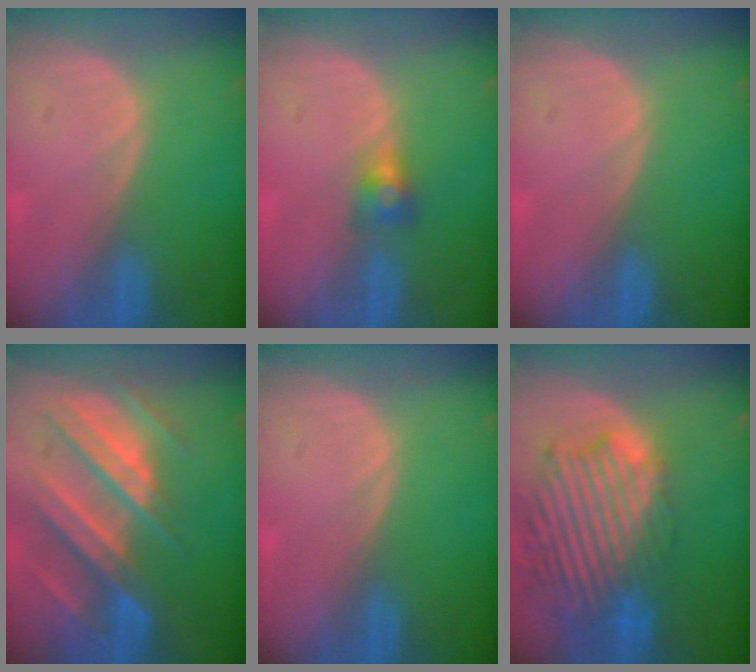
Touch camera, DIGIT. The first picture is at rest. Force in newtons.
{"total": 2.8, "press": 2.5, "slide": 1.3}
{"total": 0.0}
{"total": 10.6, "press": 9.4, "slide": 4.8}
{"total": 0.0}
{"total": 13.9, "press": 11.9, "slide": 7.2}